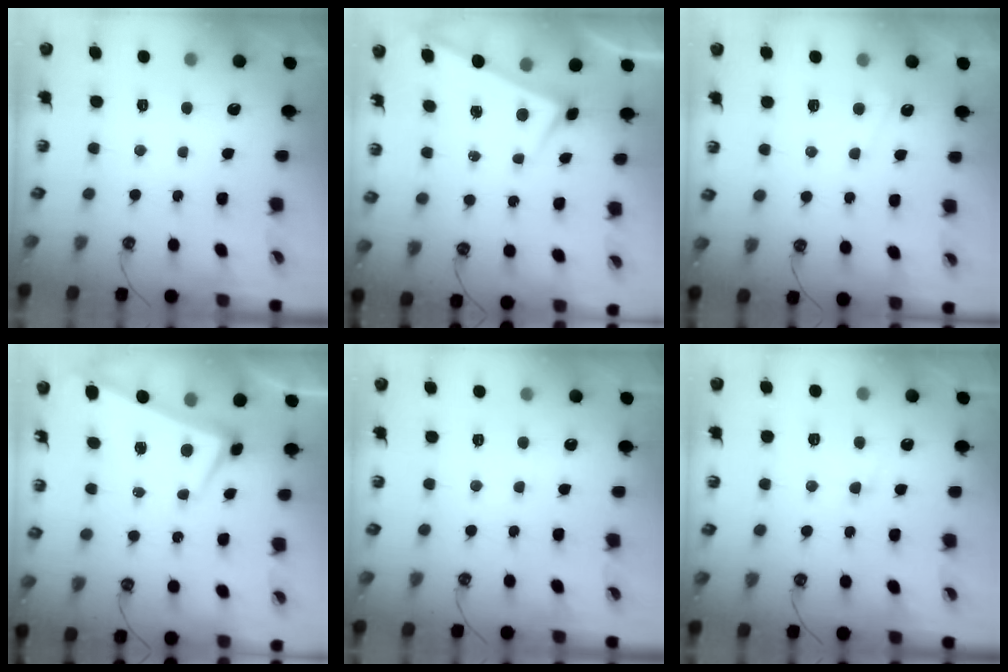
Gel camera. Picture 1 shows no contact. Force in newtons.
{"total": 3.1, "press": 3.1, "slide": 0.1}
{"total": 2.2, "press": 2.1, "slide": 0.6}
{"total": 2.4, "press": 2.3, "slide": 0.7}
{"total": 1.4, "press": 1.3, "slide": 0.4}
{"total": 3.5, "press": 3.4, "slide": 0.9}